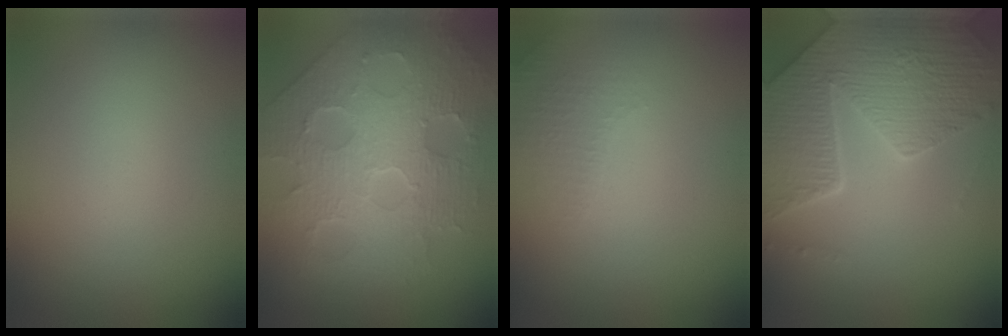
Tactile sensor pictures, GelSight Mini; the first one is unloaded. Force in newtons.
{"total": 8.8, "press": 6.1, "slide": 6.3}
{"total": 1.6, "press": 1.6, "slide": 0.4}
{"total": 7.6, "press": 5.7, "slide": 5.1}